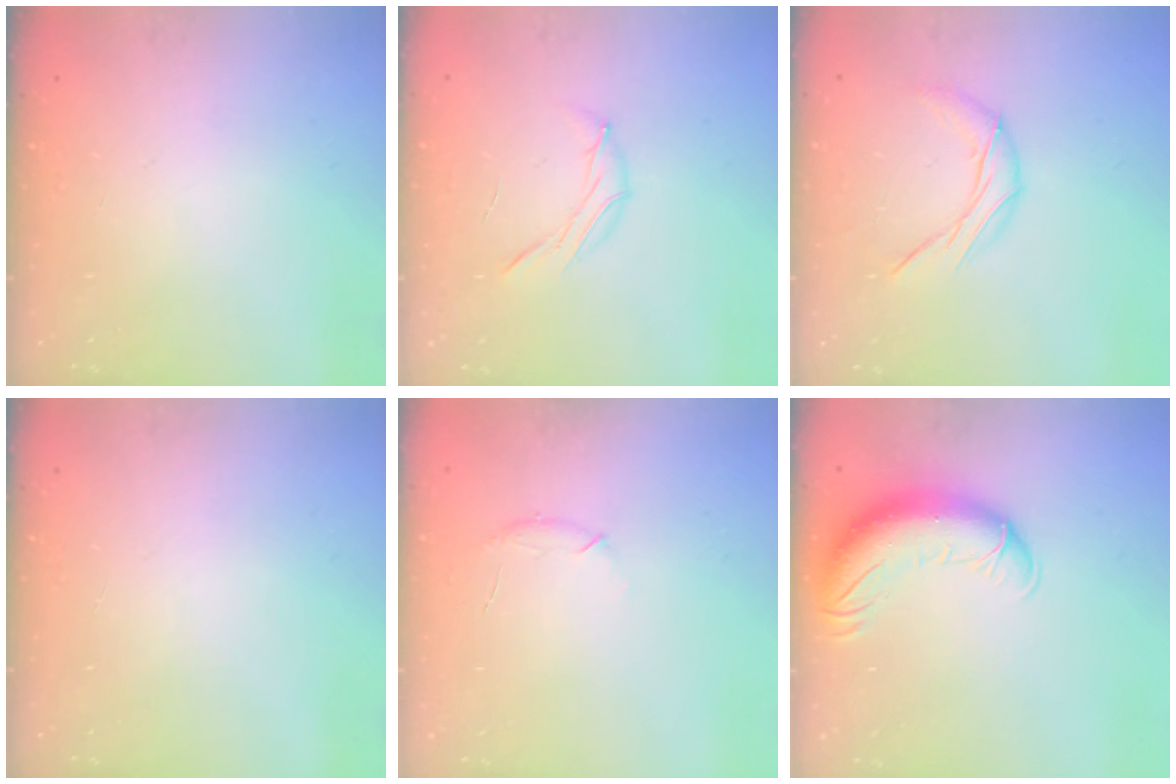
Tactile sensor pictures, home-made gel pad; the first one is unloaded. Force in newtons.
{"total": 7.0, "press": 6.9, "slide": 1.4}
{"total": 7.8, "press": 7.8, "slide": 0.1}
{"total": 0.0}
{"total": 6.9, "press": 6.7, "slide": 1.8}
{"total": 13.4, "press": 13.0, "slide": 3.1}